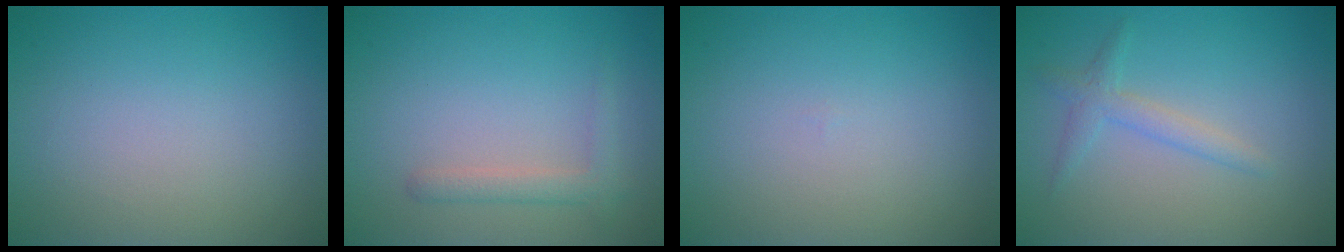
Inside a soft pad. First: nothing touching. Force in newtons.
{"total": 1.8, "press": 1.8, "slide": 0.1}
{"total": 0.0}
{"total": 1.9, "press": 1.9, "slide": 0.1}